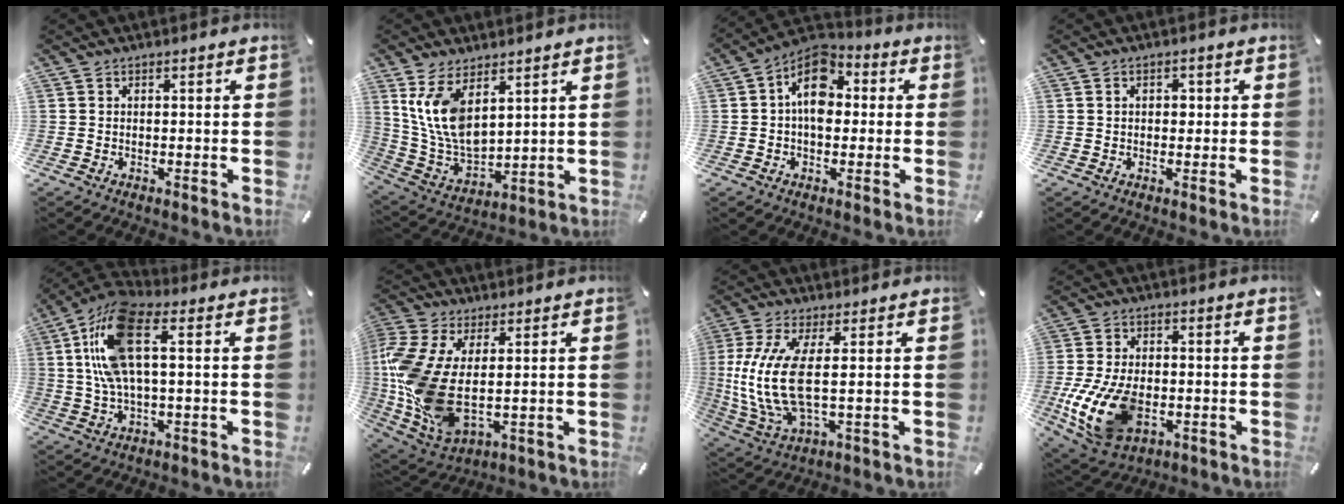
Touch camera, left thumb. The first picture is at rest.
{"total": 11.8, "force": [5.9, 6.2, 8.1], "torque": [-0.204, -0.037, 0.109]}
{"total": 10.7, "force": [1.3, 7.4, 7.6], "torque": [-0.125, 0.001, 0.021]}
{"total": 2.4, "force": [0.3, 1.7, 1.6], "torque": [-0.010, -0.001, -0.004]}
{"total": 14.5, "force": [3.2, 5.9, 12.9], "torque": [-0.277, -0.003, 0.054]}
{"total": 14.1, "force": [0.1, 7.9, 11.6], "torque": [-0.280, -0.024, 0.001]}
{"total": 13.5, "force": [1.4, 4.7, 12.5], "torque": [-0.290, -0.027, 0.021]}
{"total": 15.4, "force": [-3.7, 10.0, 11.2], "torque": [-0.244, -0.002, -0.065]}